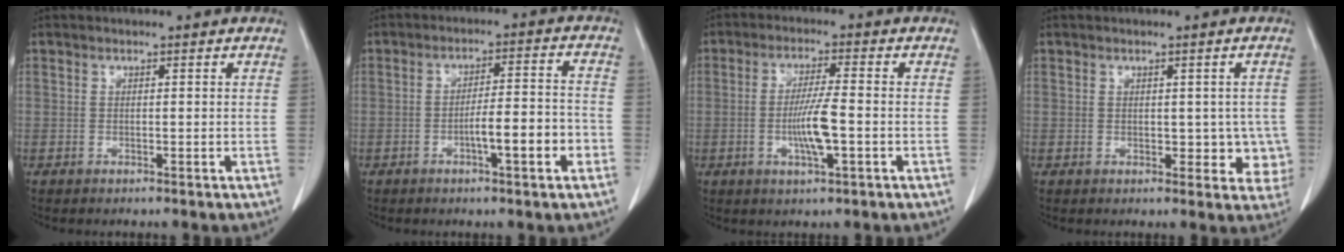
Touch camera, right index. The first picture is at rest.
{"total": 7.5, "force": [-2.9, 0.7, 6.9], "torque": [-0.107, 0.013, -0.044]}
{"total": 6.3, "force": [-1.4, 0.4, 6.1], "torque": [-0.119, -0.005, -0.027]}
{"total": 4.0, "force": [0.0, 2.8, 2.9], "torque": [-0.010, 0.007, 0.004]}